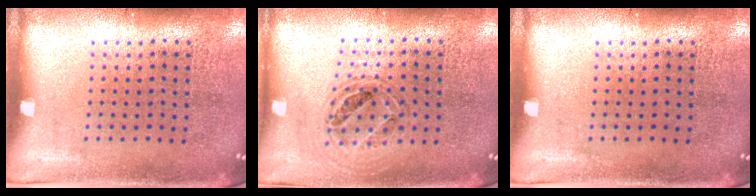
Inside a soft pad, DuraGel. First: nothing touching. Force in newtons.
{"total": 0.9, "press": 0.8, "slide": 0.2}
{"total": 0.0}